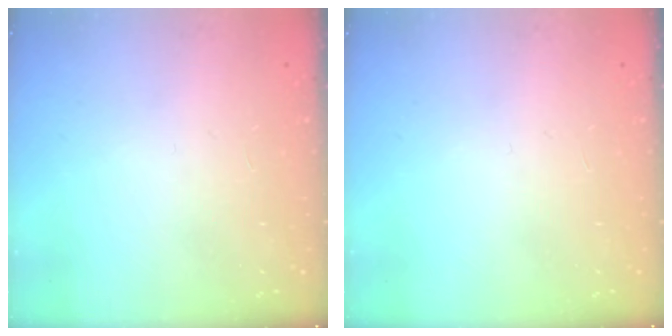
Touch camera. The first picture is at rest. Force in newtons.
{"total": 0.0}